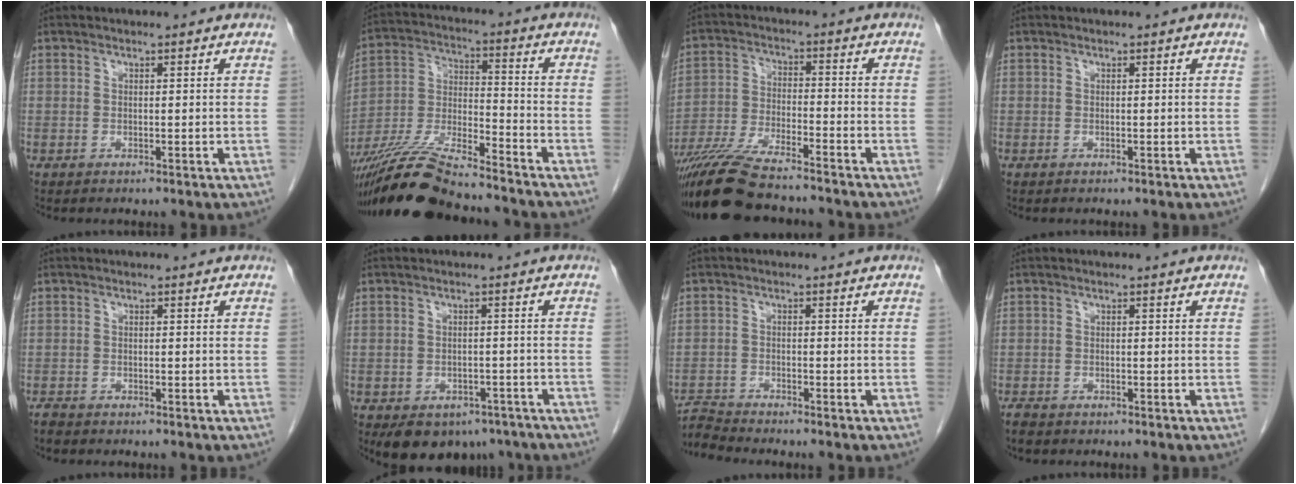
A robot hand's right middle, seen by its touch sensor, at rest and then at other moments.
{"total": 15.8, "force": [-13.9, 1.3, 7.4], "torque": [-0.148, -0.016, -0.258]}
{"total": 12.9, "force": [-11.1, 1.4, 6.4], "torque": [-0.120, -0.023, -0.194]}
{"total": 0.0}
{"total": 1.1, "force": [-1.0, 0.4, 0.2], "torque": [-0.011, -0.001, -0.020]}
{"total": 8.5, "force": [-5.8, 5.4, 3.1], "torque": [-0.040, 0.012, -0.076]}
{"total": 3.7, "force": [-3.4, -1.2, -0.6], "torque": [0.008, -0.010, -0.064]}
{"total": 1.9, "force": [-1.6, 0.8, 0.7], "torque": [-0.019, -0.003, -0.024]}